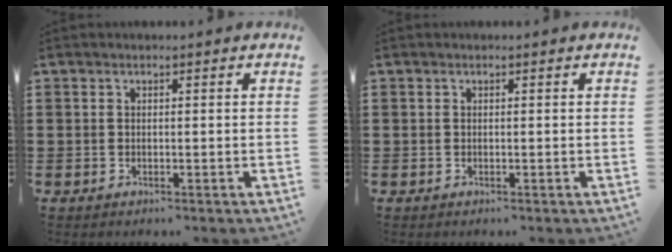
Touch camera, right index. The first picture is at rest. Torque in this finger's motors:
{"motor_torque": [0.00, 0.00, 0.00, 0.00]}